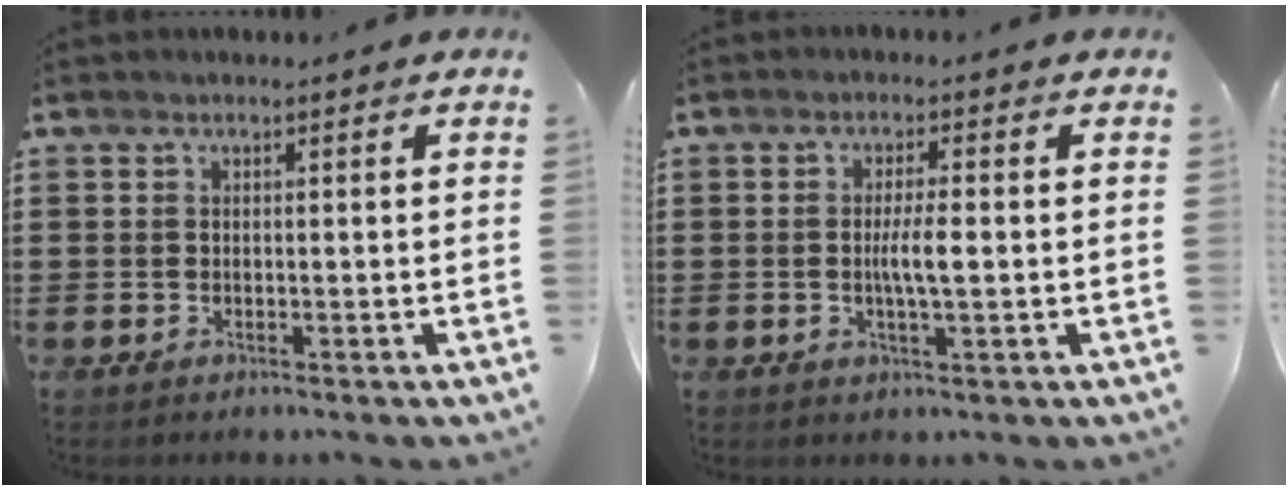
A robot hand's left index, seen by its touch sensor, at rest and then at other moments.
{"total": 3.9, "force": [-0.2, 0.6, 3.8], "torque": [-0.076, -0.003, -0.007]}